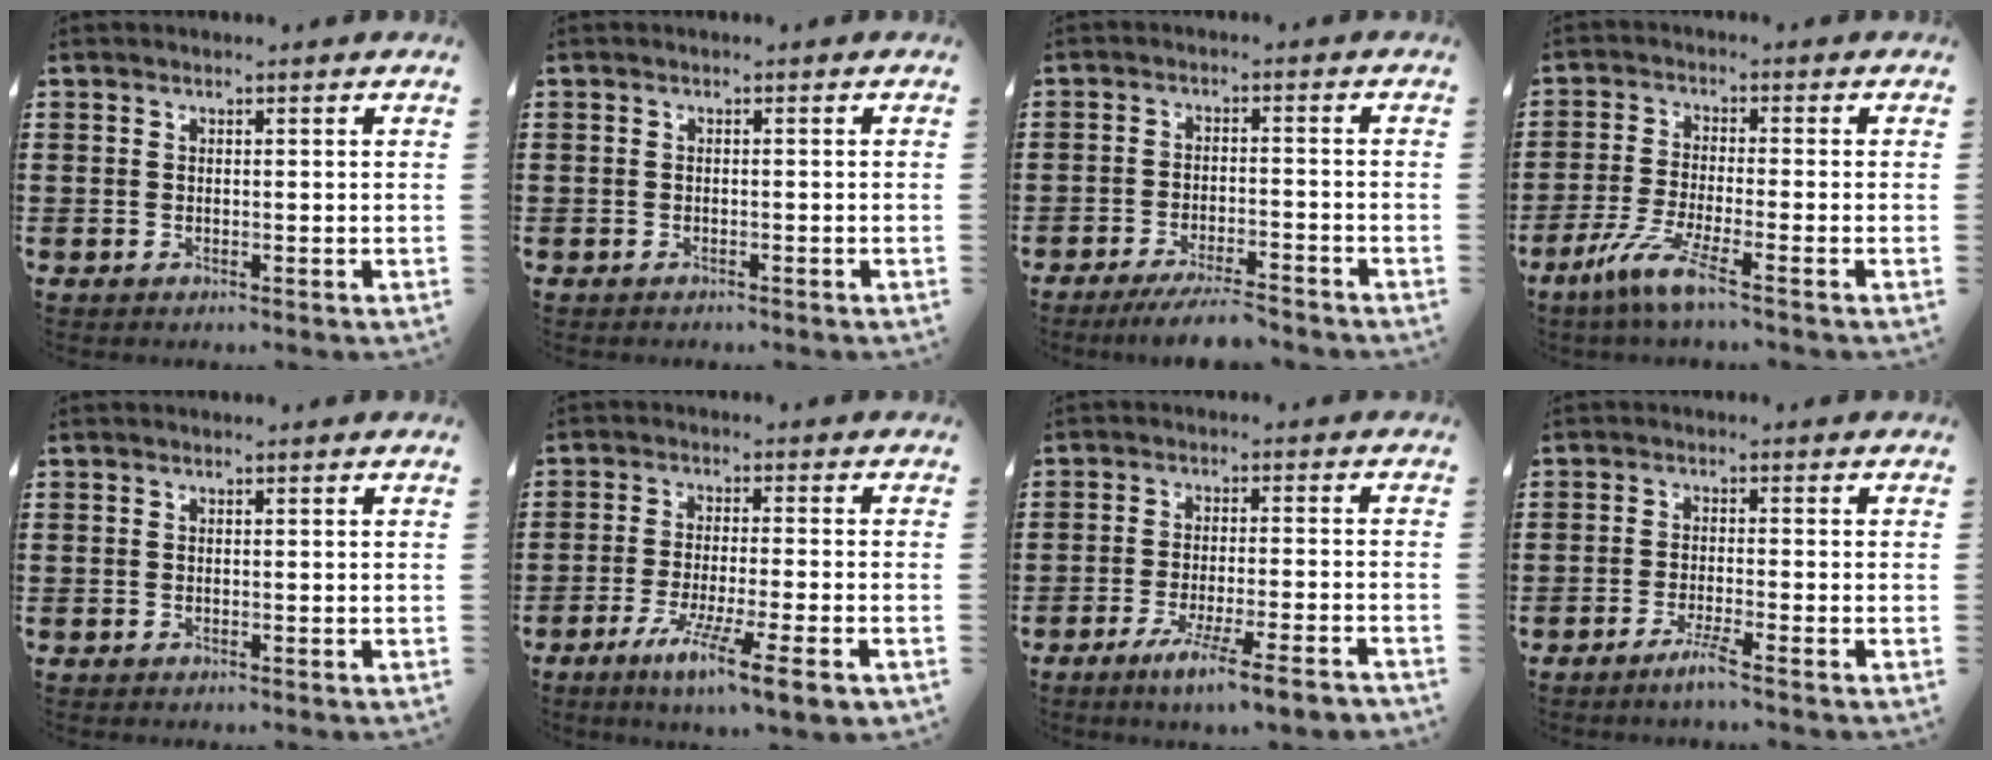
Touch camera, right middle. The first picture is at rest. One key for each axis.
{"total": 0.8, "fx": -0.7, "fy": 0.5, "fz": -0.1, "tx": 0.001, "ty": 0.003, "tz": -0.016}
{"total": 4.9, "fx": -4.4, "fy": 0.4, "fz": 2.2, "tx": -0.040, "ty": -0.004, "tz": -0.083}
{"total": 6.3, "fx": -4.0, "fy": 0.5, "fz": 4.9, "tx": -0.104, "ty": -0.013, "tz": -0.077}
{"total": 0.0}
{"total": 8.1, "fx": -5.4, "fy": 0.6, "fz": 6.1, "tx": -0.114, "ty": -0.013, "tz": -0.097}
{"total": 6.0, "fx": -4.7, "fy": -0.1, "fz": 3.8, "tx": -0.065, "ty": -0.014, "tz": -0.082}
{"total": 2.9, "fx": -2.0, "fy": -0.3, "fz": 2.1, "tx": -0.041, "ty": -0.004, "tz": -0.040}